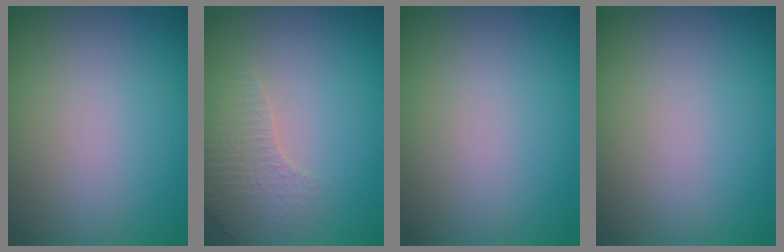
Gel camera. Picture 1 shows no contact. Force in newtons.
{"total": 2.6, "press": 2.5, "slide": 0.5}
{"total": 0.0}
{"total": 0.0}